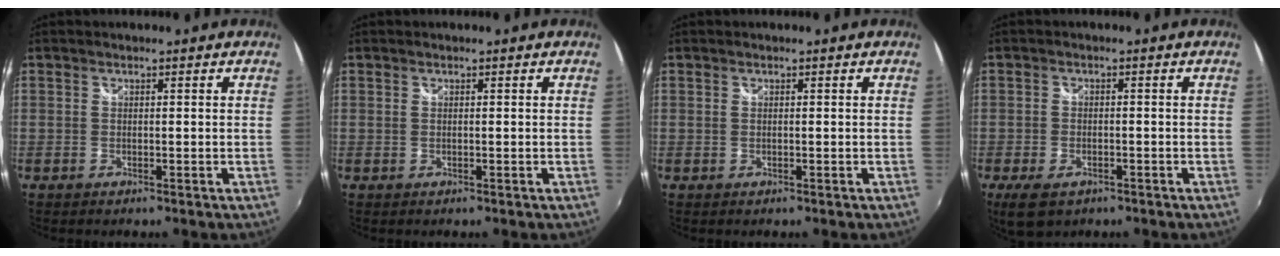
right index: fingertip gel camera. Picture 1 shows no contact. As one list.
[{"total": 0.0}, {"total": 0.0}, {"total": 6.2, "force": [-3.9, 3.3, 3.5], "torque": [-0.088, -0.020, -0.068]}]